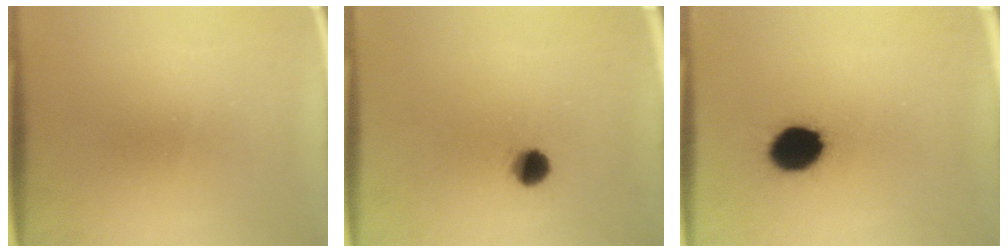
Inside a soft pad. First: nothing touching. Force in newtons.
{"total": 4.8}
{"total": 10.8}